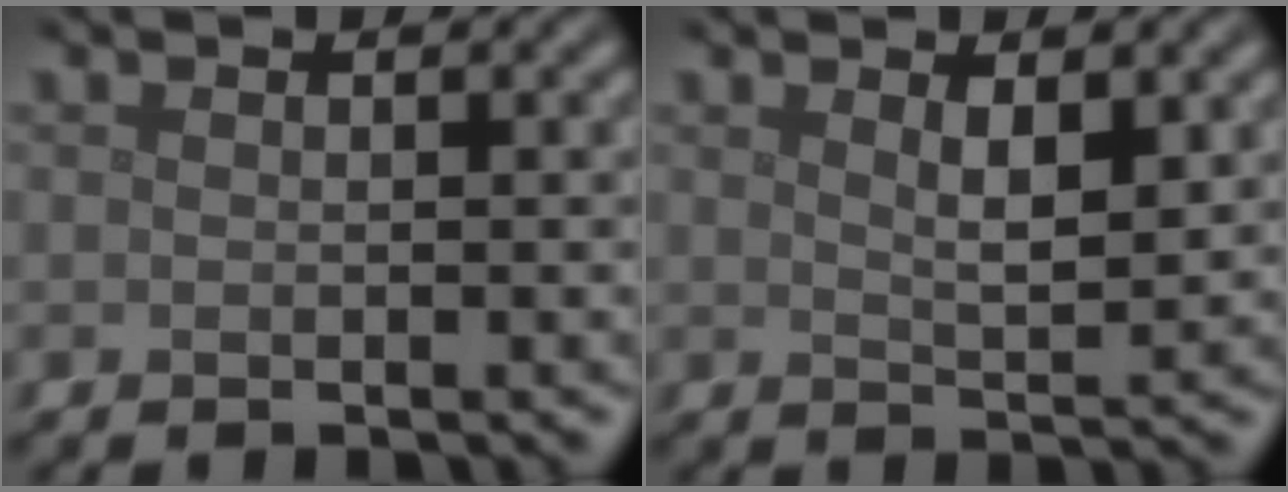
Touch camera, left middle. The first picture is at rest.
{"total": 2.3, "force": [1.3, 0.5, 1.8], "torque": [-0.029, -0.005, 0.024]}